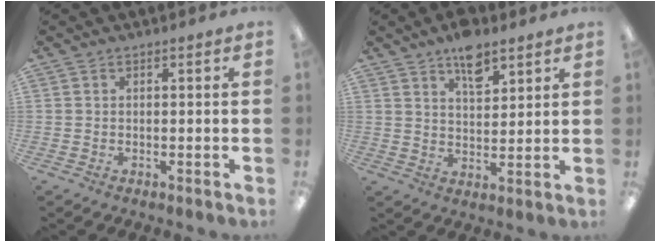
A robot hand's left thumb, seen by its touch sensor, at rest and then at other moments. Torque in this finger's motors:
{"motor_torque": [1.28, 0.77, 1.36, -0.78, 0.09]}